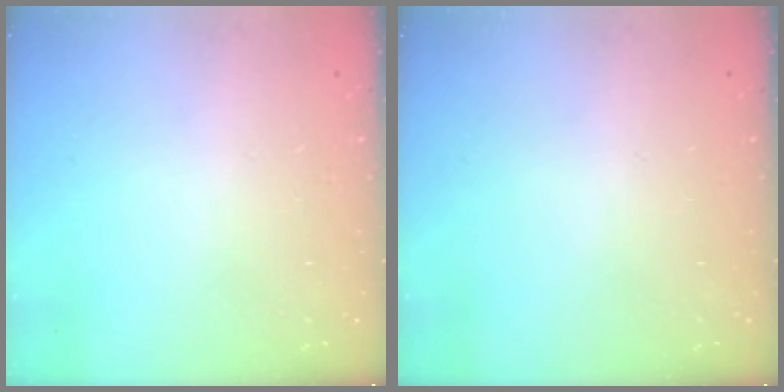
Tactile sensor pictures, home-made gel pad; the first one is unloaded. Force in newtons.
{"total": 0.0}